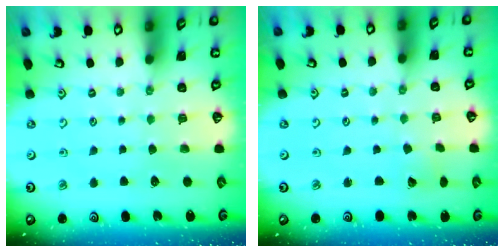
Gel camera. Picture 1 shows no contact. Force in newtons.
{"total": 2.3, "press": 2.3, "slide": 0.1}